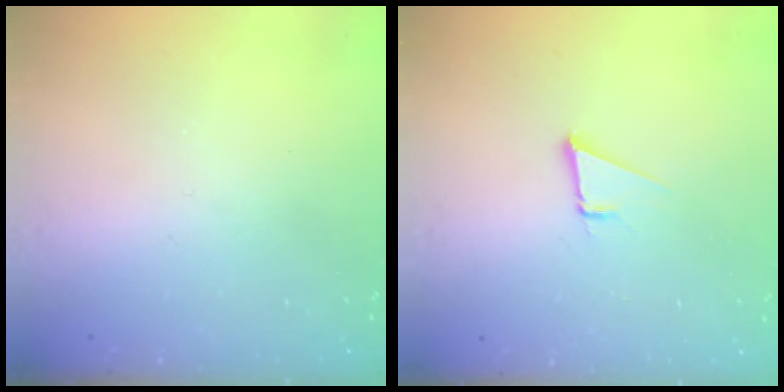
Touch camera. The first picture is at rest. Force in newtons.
{"total": 1.9, "press": 1.9, "slide": 0.1}